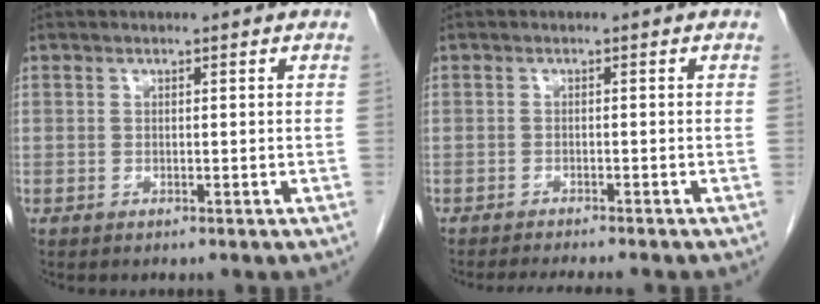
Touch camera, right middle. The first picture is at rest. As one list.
[{"total": 5.8, "force": [-5.2, 0.3, 2.6], "torque": [-0.031, -0.012, -0.076]}]